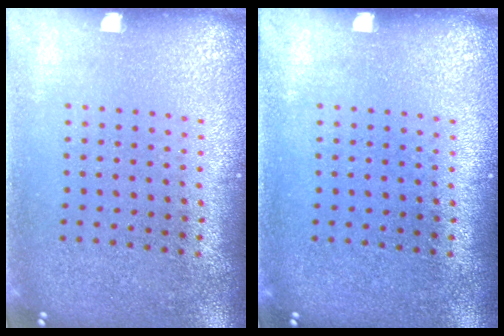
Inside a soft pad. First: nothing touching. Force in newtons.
{"total": 0.0}